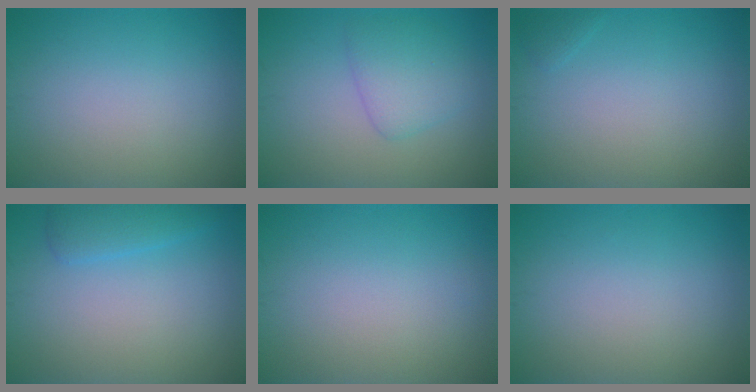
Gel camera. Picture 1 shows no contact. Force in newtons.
{"total": 3.0, "press": 3.0, "slide": 0.2}
{"total": 0.5, "press": 0.5, "slide": 0.0}
{"total": 2.2, "press": 2.2, "slide": 0.0}
{"total": 0.0}
{"total": 0.0}